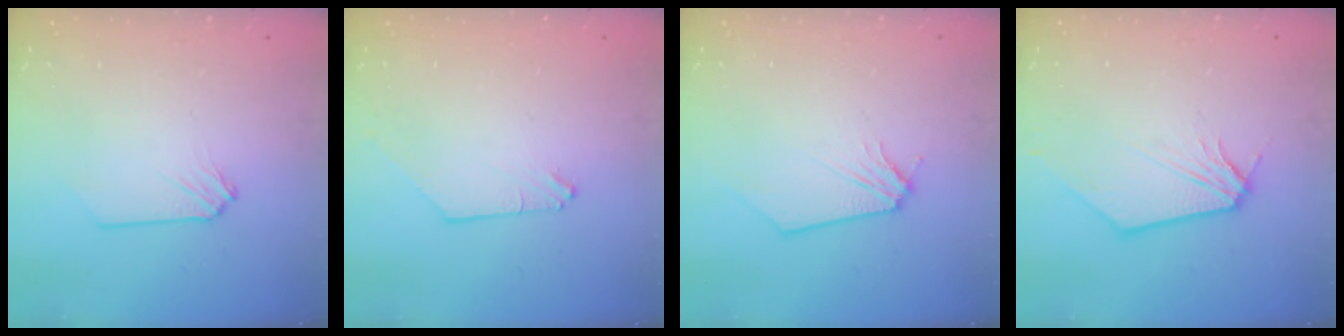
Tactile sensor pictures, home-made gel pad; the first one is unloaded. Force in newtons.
{"total": 0.0}
{"total": 0.0}
{"total": 1.2, "press": 1.2, "slide": 0.3}